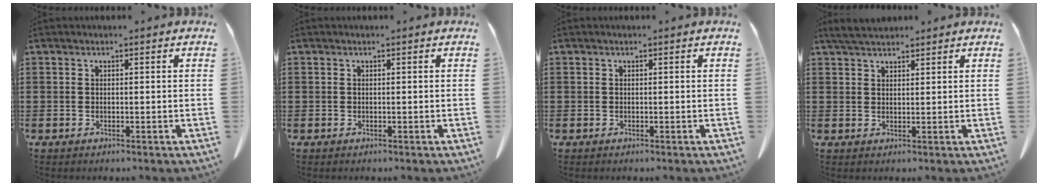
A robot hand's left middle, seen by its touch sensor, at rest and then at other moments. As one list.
[{"total": 0.0}, {"total": 0.0}, {"total": 3.1, "force": [2.8, 0.7, 1.2], "torque": [-0.031, -0.001, 0.054]}]